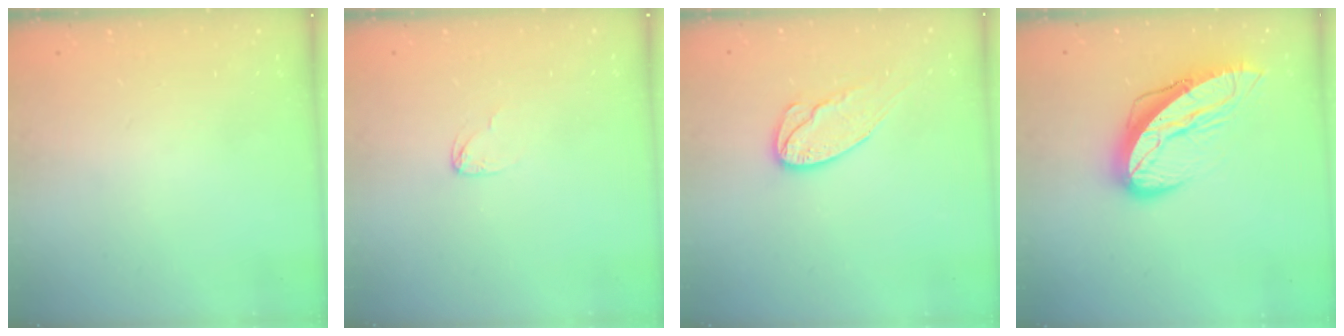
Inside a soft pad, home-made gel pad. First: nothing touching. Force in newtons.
{"total": 2.7, "press": 2.7, "slide": 0.1}
{"total": 10.9, "press": 10.9, "slide": 1.0}
{"total": 12.4, "press": 12.3, "slide": 1.3}